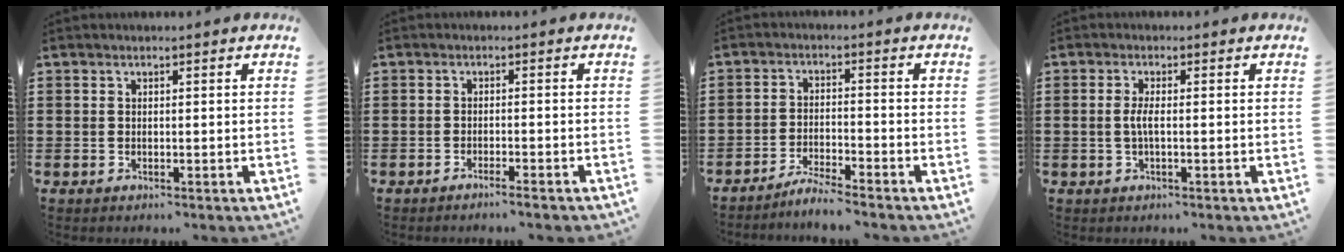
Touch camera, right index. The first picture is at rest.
{"total": 1.7, "force": [-1.5, -0.1, 0.8], "torque": [-0.014, 0.000, -0.029]}
{"total": 3.6, "force": [-3.5, -0.3, 0.6], "torque": [-0.014, 0.003, -0.072]}
{"total": 2.3, "force": [-0.3, 0.4, 2.3], "torque": [-0.058, -0.006, -0.012]}